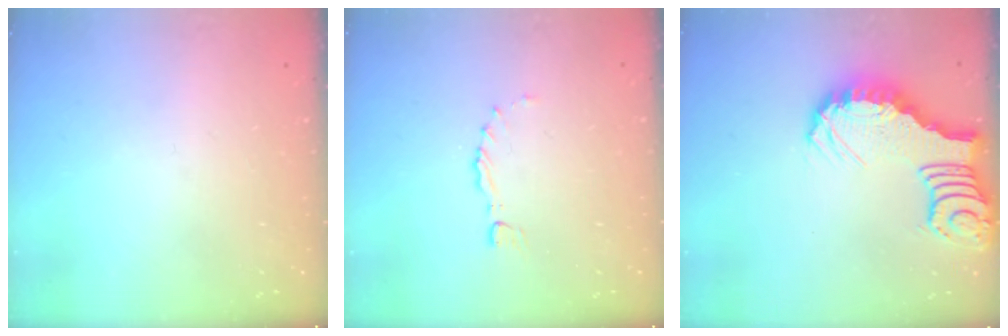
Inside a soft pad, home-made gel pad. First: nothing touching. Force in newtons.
{"total": 0.0}
{"total": 4.1, "press": 4.1, "slide": 0.6}